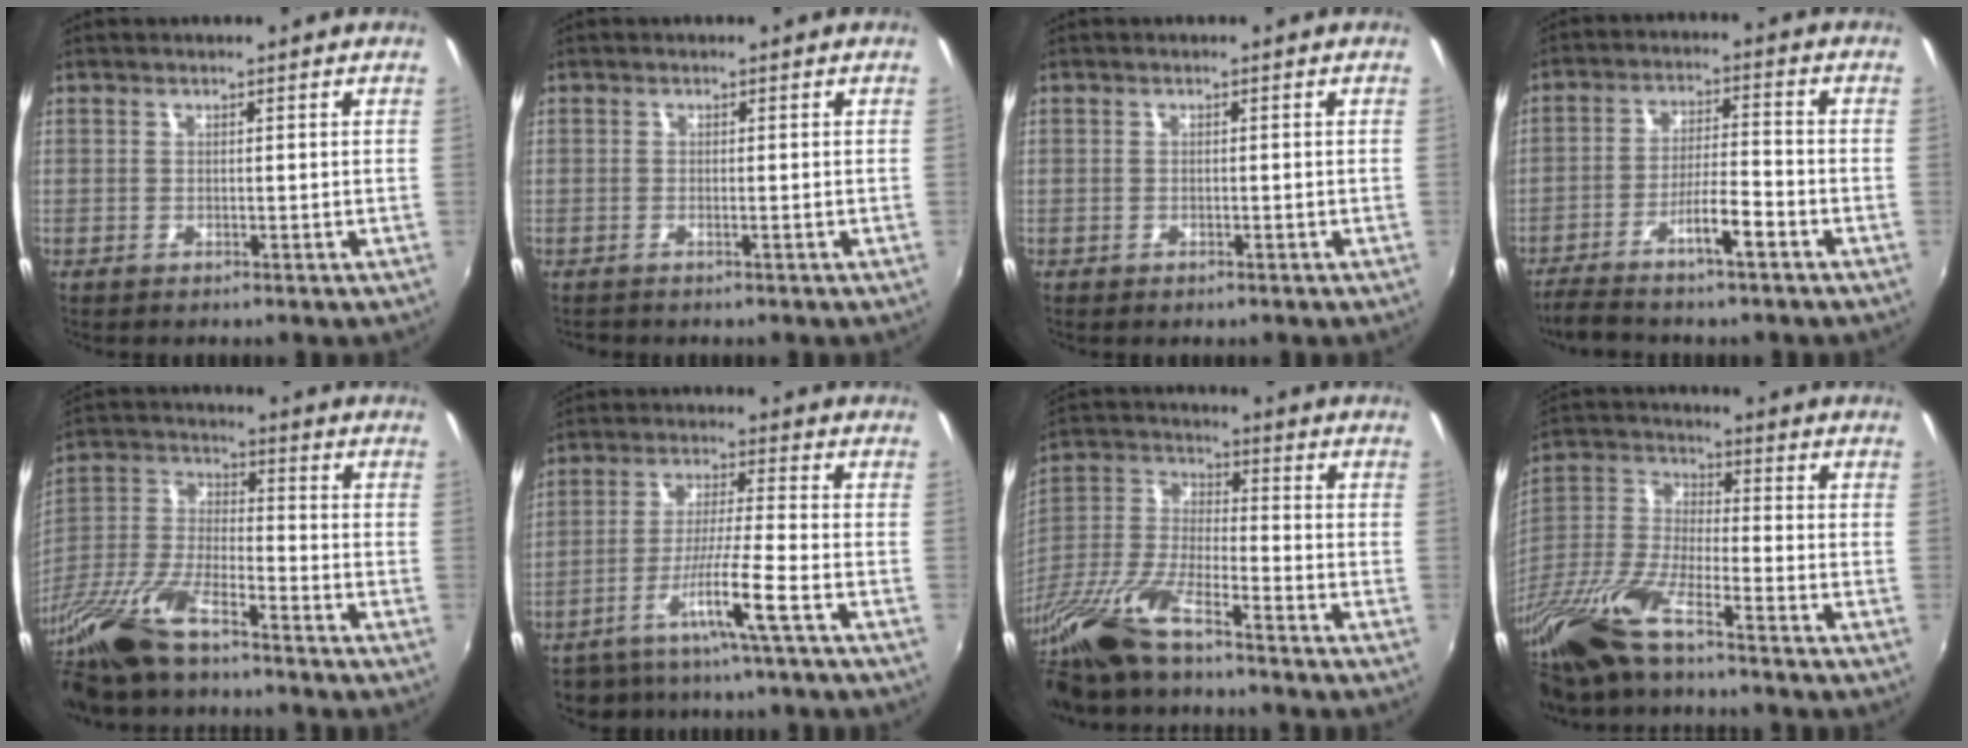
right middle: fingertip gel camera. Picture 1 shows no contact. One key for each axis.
{"total": 0.6, "fx": -0.6, "fy": -0.1, "fz": 0.3, "tx": -0.003, "ty": 0.002, "tz": -0.013}
{"total": 0.8, "fx": -0.6, "fy": 0.5, "fz": 0.2, "tx": -0.006, "ty": -0.005, "tz": -0.010}
{"total": 7.9, "fx": -5.6, "fy": 0.8, "fz": 5.6, "tx": -0.118, "ty": 0.004, "tz": -0.097}
{"total": 16.2, "fx": -11.9, "fy": 4.3, "fz": 10.1, "tx": -0.232, "ty": -0.022, "tz": -0.240}
{"total": 7.2, "fx": -4.4, "fy": 0.1, "fz": 5.7, "tx": -0.115, "ty": -0.001, "tz": -0.078}
{"total": 16.1, "fx": -12.0, "fy": 3.3, "fz": 10.2, "tx": -0.232, "ty": -0.023, "tz": -0.244}
{"total": 17.1, "fx": -12.2, "fy": 3.6, "fz": 11.4, "tx": -0.258, "ty": -0.028, "tz": -0.249}